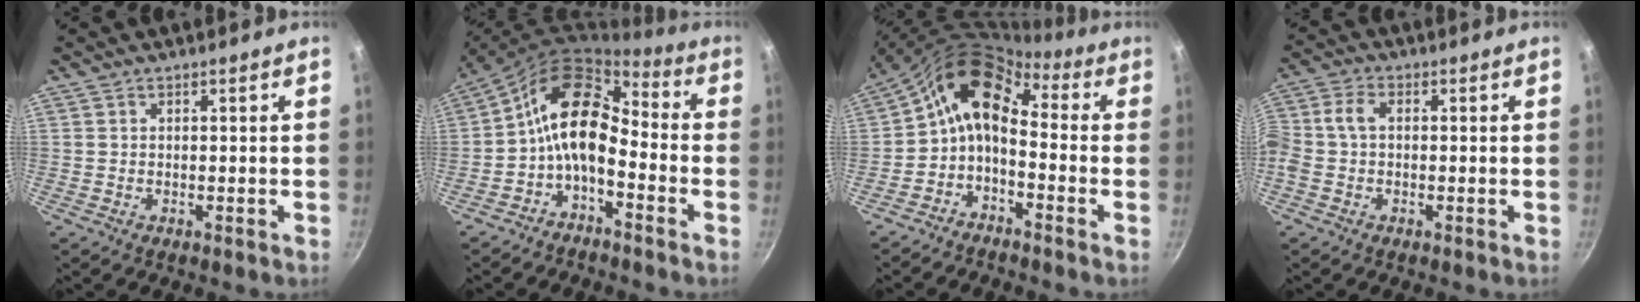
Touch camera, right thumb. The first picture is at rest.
{"total": 12.3, "force": [-3.1, 7.4, 9.3], "torque": [-0.153, 0.066, -0.077]}
{"total": 11.9, "force": [-1.0, 7.8, 9.0], "torque": [-0.162, 0.055, -0.040]}
{"total": 6.1, "force": [-0.3, 4.2, 4.4], "torque": [-0.104, 0.021, -0.020]}